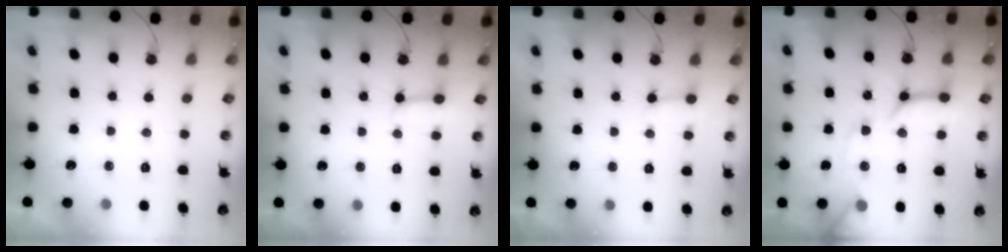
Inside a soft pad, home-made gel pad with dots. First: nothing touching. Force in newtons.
{"total": 3.5, "press": 3.5, "slide": 0.5}
{"total": 4.7, "press": 4.7, "slide": 0.3}
{"total": 15.1, "press": 15.0, "slide": 1.9}